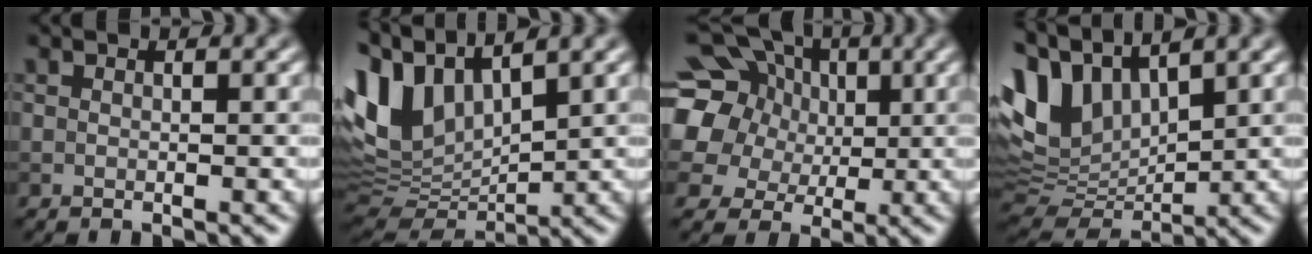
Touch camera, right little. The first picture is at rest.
{"total": 9.3, "force": [4.4, 5.0, 6.5], "torque": [-0.158, 0.009, 0.086]}
{"total": 17.9, "force": [5.1, 15.1, 8.2], "torque": [-0.212, 0.042, 0.075]}
{"total": 8.3, "force": [4.2, 4.9, 5.2], "torque": [-0.127, 0.009, 0.083]}